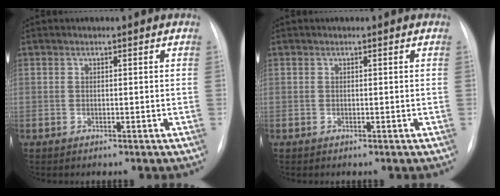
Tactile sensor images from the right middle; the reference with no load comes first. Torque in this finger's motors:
{"motor_torque": [-0.40, -0.22, -0.01, 0.00]}